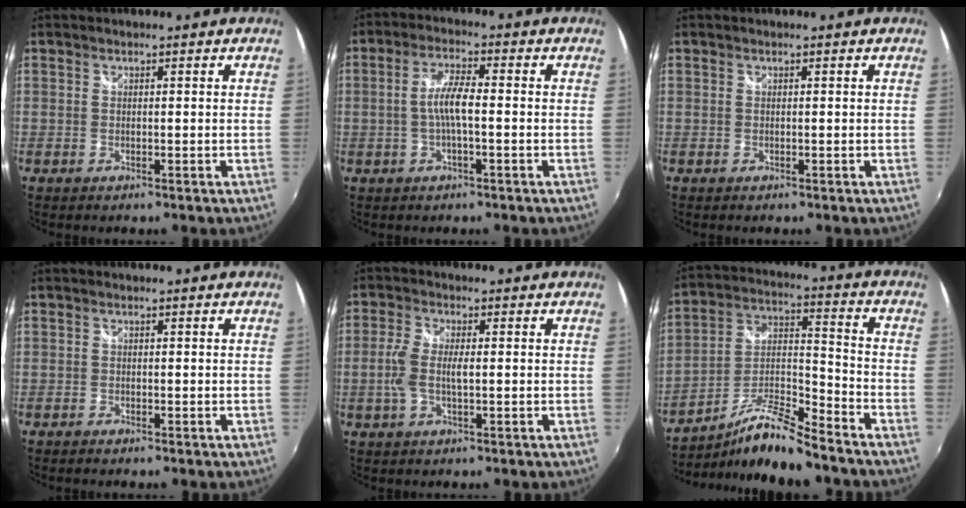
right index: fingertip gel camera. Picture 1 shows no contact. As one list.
[{"total": 5.3, "force": [-0.8, 0.9, 5.1], "torque": [-0.102, 0.007, -0.014]}, {"total": 0.0}, {"total": 0.7, "force": [-0.6, 0.2, 0.3], "torque": [-0.009, -0.003, -0.013]}, {"total": 5.4, "force": [-0.4, 2.0, 5.1], "torque": [-0.108, 0.001, -0.010]}, {"total": 12.6, "force": [-10.5, 0.9, 6.9], "torque": [-0.138, 0.011, -0.196]}]